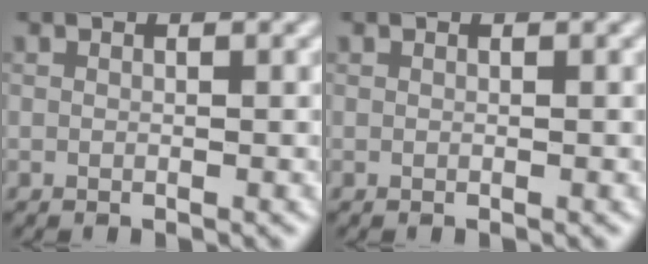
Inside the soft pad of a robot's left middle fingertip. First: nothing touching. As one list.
[{"total": 0.0}]